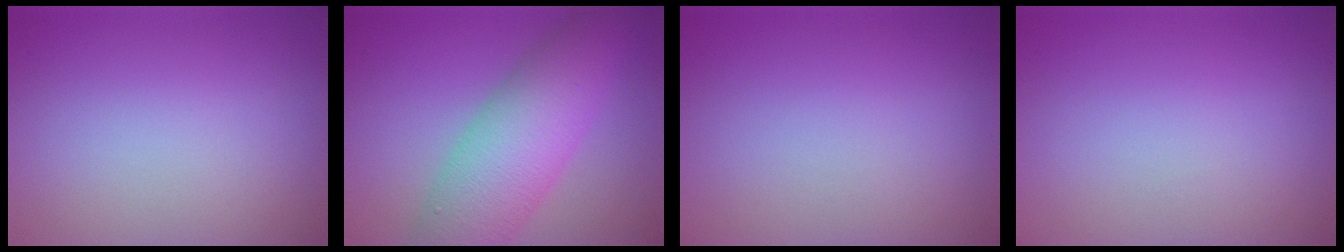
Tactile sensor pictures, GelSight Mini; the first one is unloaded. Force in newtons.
{"total": 8.4, "press": 8.4, "slide": 0.0}
{"total": 0.0}
{"total": 0.0}